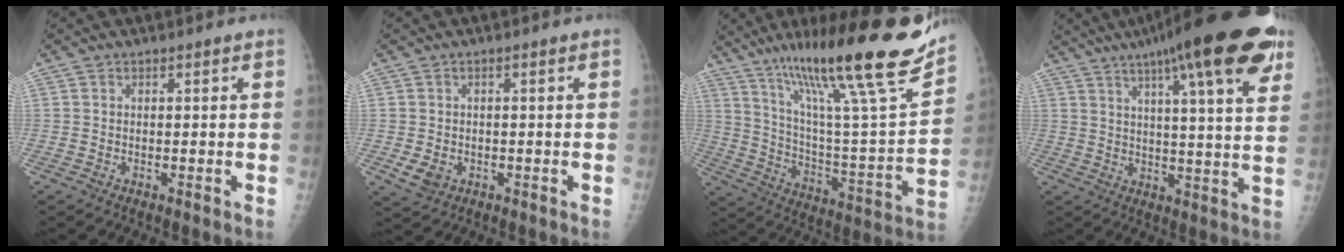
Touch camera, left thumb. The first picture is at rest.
{"total": 3.3, "force": [-1.0, 2.6, 1.9], "torque": [-0.027, -0.001, -0.009]}
{"total": 28.6, "force": [19.1, 3.3, 21.1], "torque": [-0.323, -0.060, 0.314]}
{"total": 23.2, "force": [13.6, 4.1, 18.3], "torque": [-0.262, -0.018, 0.180]}